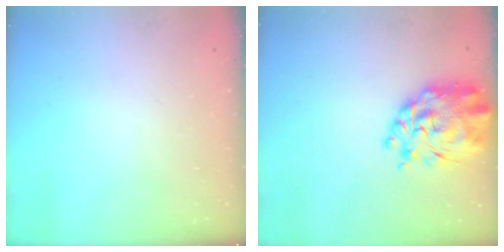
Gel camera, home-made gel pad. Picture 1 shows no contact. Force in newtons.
{"total": 10.6, "press": 9.9, "slide": 3.8}